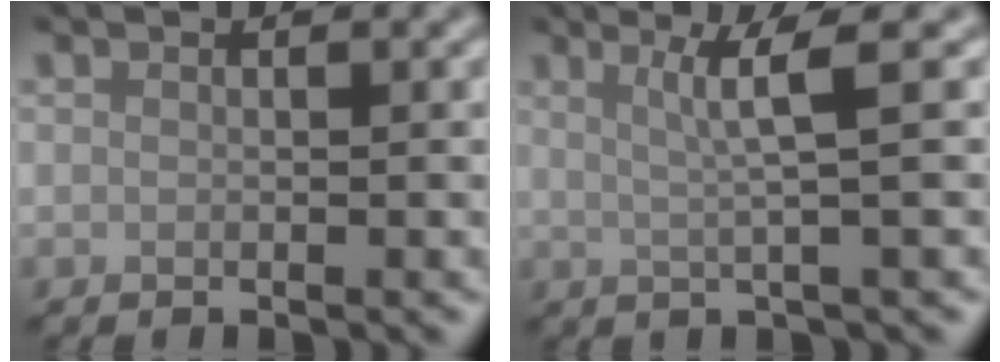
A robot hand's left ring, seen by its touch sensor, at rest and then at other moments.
{"total": 3.5, "force": [1.0, 0.3, 3.4], "torque": [-0.061, 0.003, 0.019]}